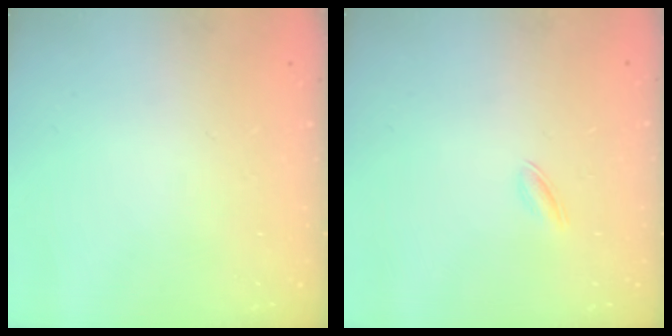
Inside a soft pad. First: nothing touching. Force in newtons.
{"total": 2.3, "press": 2.2, "slide": 0.7}